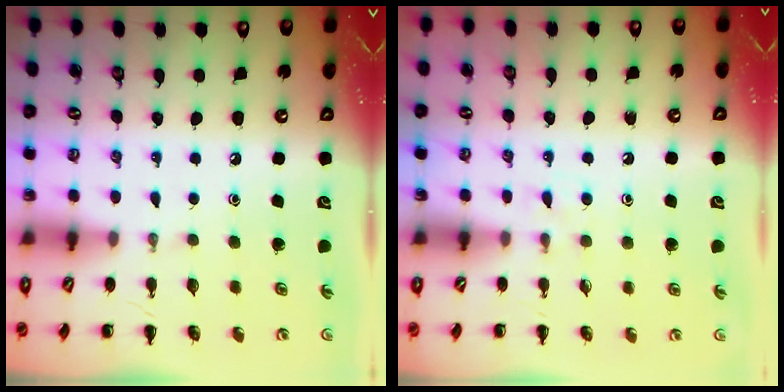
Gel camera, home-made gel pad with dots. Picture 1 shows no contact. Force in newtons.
{"total": 4.0, "press": 3.6, "slide": 1.6}